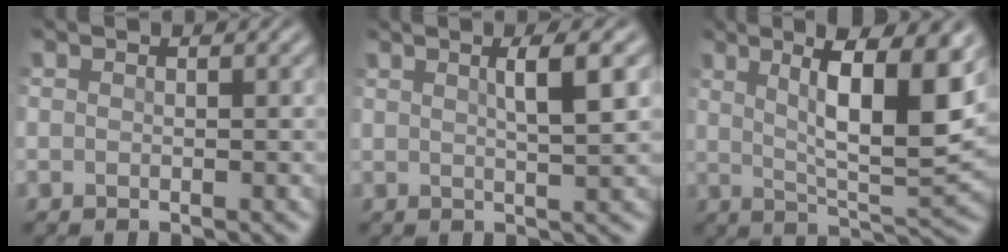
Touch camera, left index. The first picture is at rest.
{"total": 3.6, "force": [1.2, 0.8, 3.3], "torque": [-0.043, 0.003, 0.017]}
{"total": 10.6, "force": [3.5, 2.9, 9.6], "torque": [-0.152, -0.001, 0.058]}